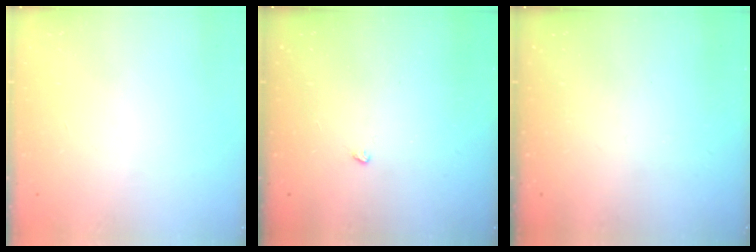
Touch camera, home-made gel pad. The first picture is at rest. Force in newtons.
{"total": 3.0, "press": 2.9, "slide": 0.4}
{"total": 0.0}